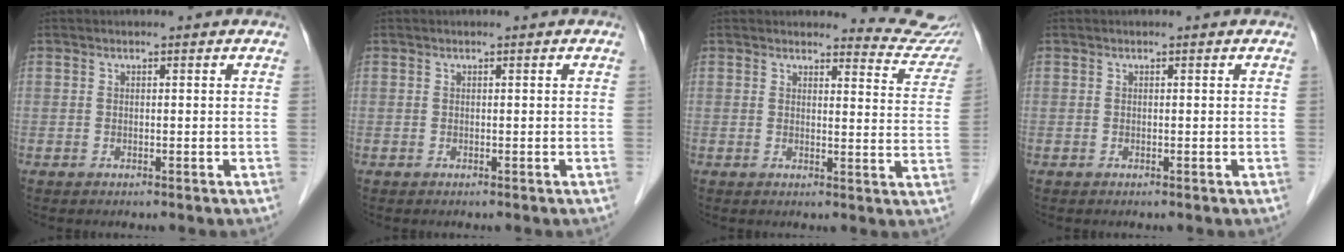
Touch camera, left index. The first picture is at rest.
{"total": 0.0}
{"total": 8.3, "force": [8.2, 0.9, -0.2], "torque": [0.020, -0.064, 0.066]}
{"total": 0.0}